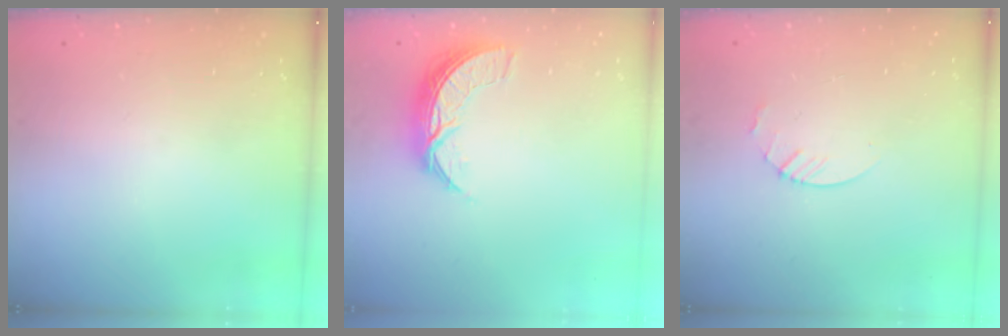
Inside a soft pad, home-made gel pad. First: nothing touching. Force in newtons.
{"total": 8.2, "press": 8.1, "slide": 0.6}
{"total": 3.0, "press": 2.9, "slide": 0.3}